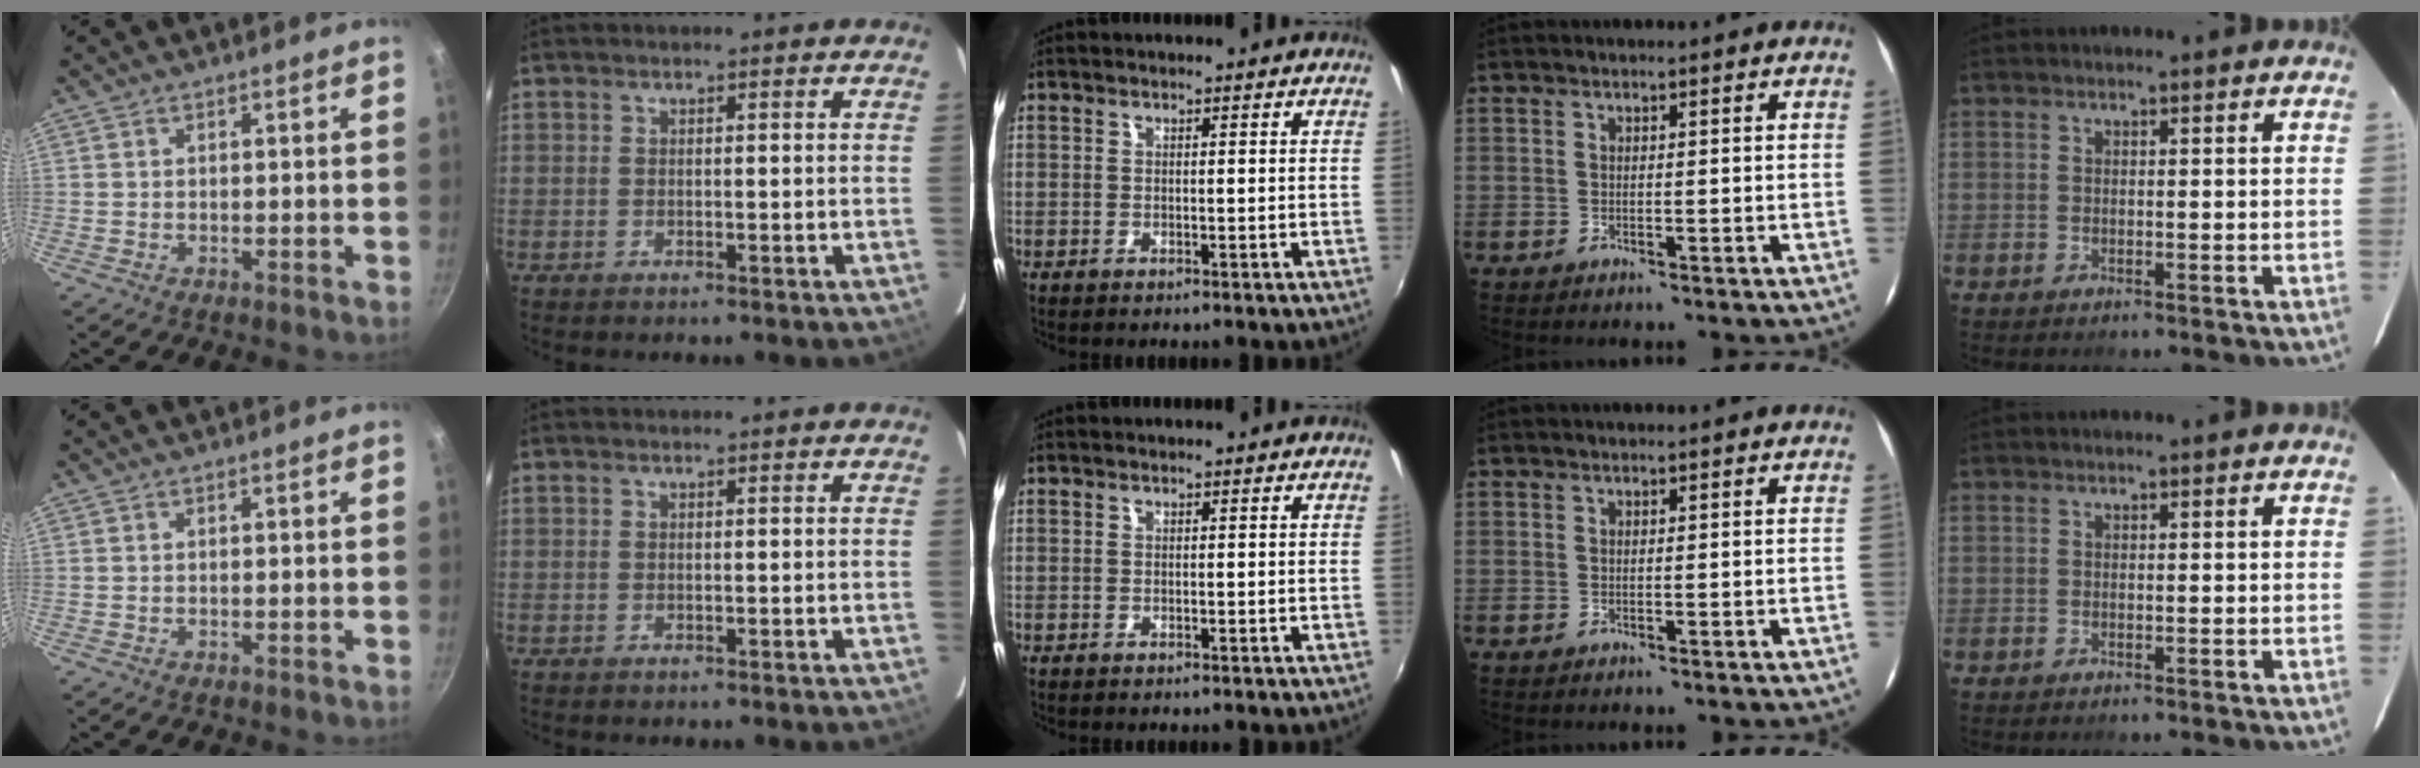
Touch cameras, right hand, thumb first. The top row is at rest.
{}